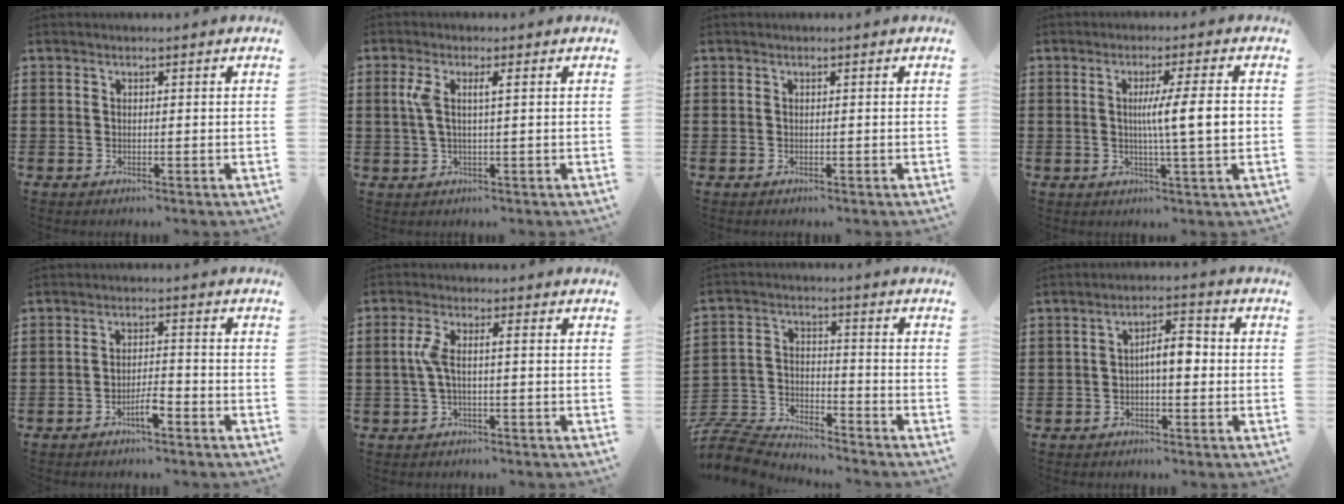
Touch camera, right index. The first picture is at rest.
{"total": 3.4, "force": [0.6, 0.5, 3.3], "torque": [-0.074, -0.001, 0.005]}
{"total": 0.0}
{"total": 7.8, "force": [0.4, 0.2, 7.8], "torque": [-0.133, -0.006, -0.001]}
{"total": 3.8, "force": [-2.3, 0.7, 3.0], "torque": [-0.057, 0.003, -0.044]}
{"total": 4.1, "force": [-0.4, 0.7, 4.0], "torque": [-0.096, -0.006, -0.018]}
{"total": 6.9, "force": [-6.8, 1.1, 0.8], "torque": [-0.040, 0.001, -0.144]}
{"total": 4.5, "force": [-0.6, 1.5, 4.2], "torque": [-0.076, 0.011, -0.014]}